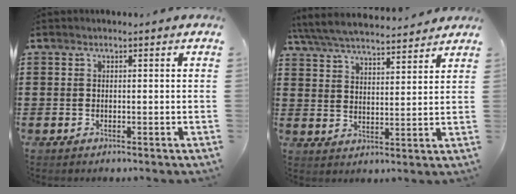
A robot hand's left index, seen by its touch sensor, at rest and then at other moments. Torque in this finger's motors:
{"motor_torque": [2.14, 0.00, 0.31, 0.21]}